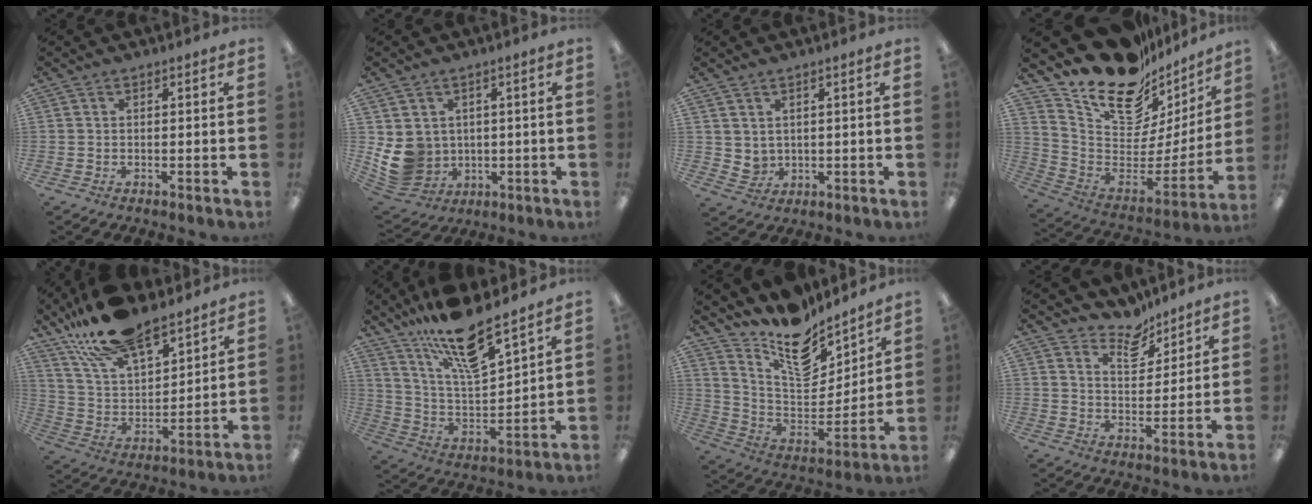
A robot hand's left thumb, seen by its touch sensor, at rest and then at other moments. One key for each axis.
{"total": 8.7, "fx": 0.7, "fy": 8.0, "fz": 3.3, "tx": -0.091, "ty": -0.014, "tz": 0.023}
{"total": 3.1, "fx": 2.4, "fy": 1.9, "fz": 0.4, "tx": -0.015, "ty": -0.015, "tz": 0.046}
{"total": 20.3, "fx": 16.1, "fy": 9.5, "fz": 8.0, "tx": -0.131, "ty": -0.130, "tz": 0.292}
{"total": 17.8, "fx": 14.1, "fy": 6.9, "fz": 8.5, "tx": -0.166, "ty": -0.076, "tz": 0.251}
{"total": 15.8, "fx": 12.4, "fy": 3.5, "fz": 9.1, "tx": -0.171, "ty": -0.077, "tz": 0.211}
{"total": 15.1, "fx": 12.2, "fy": 6.6, "fz": 6.1, "tx": -0.104, "ty": -0.106, "tz": 0.216}
{"total": 7.8, "fx": 6.8, "fy": 3.3, "fz": 1.8, "tx": -0.021, "ty": -0.047, "tz": 0.122}